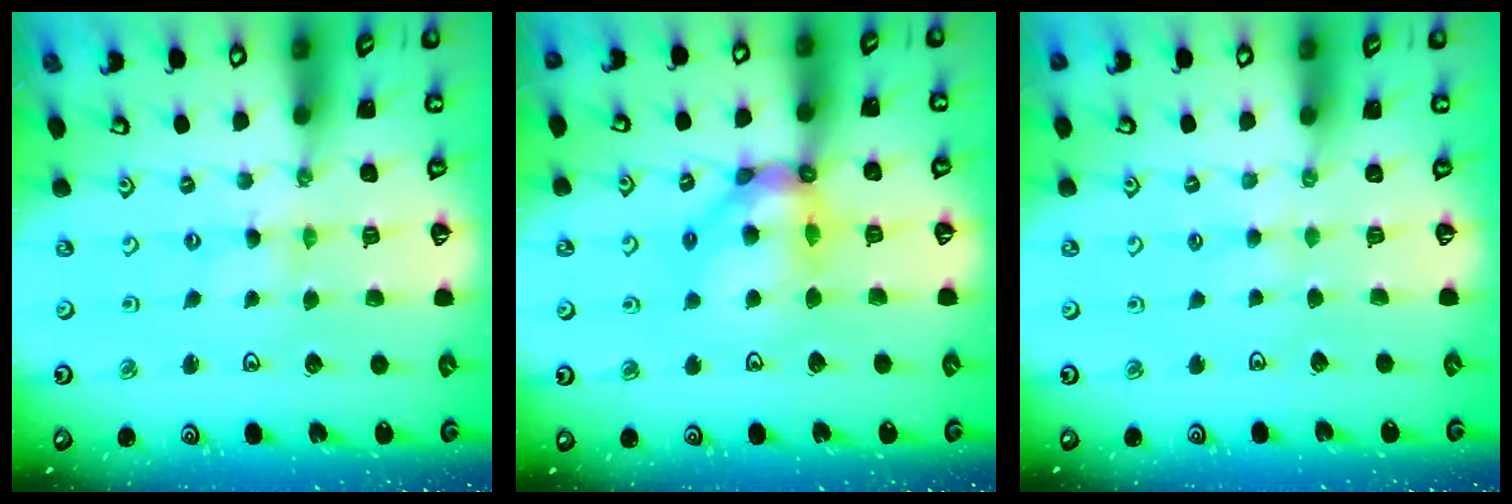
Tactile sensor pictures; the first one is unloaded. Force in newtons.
{"total": 12.7, "press": 12.6, "slide": 1.2}
{"total": 2.2, "press": 2.2, "slide": 0.5}